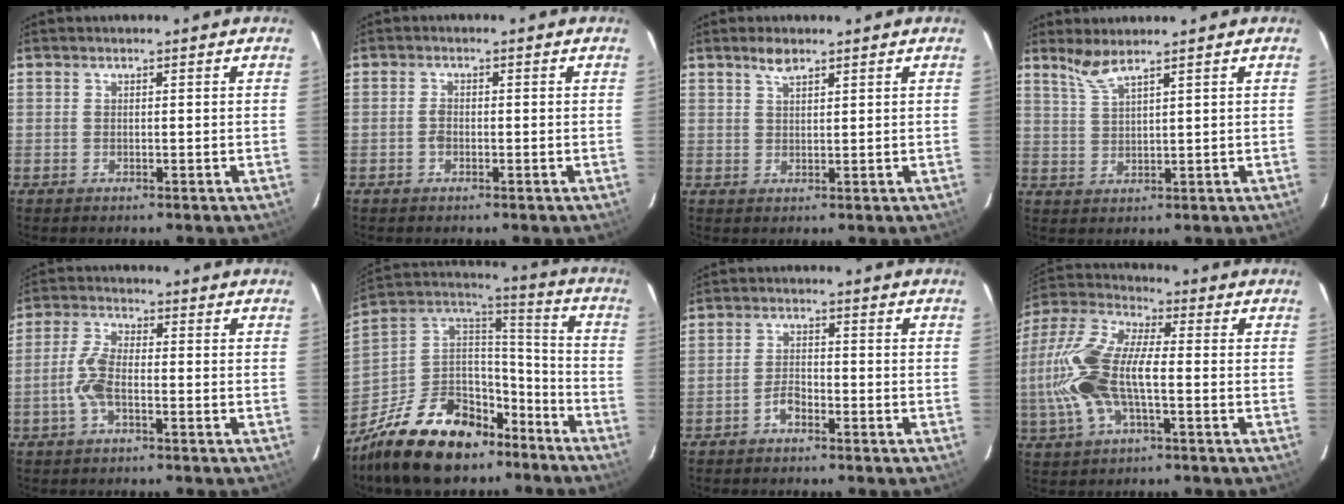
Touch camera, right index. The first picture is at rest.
{"total": 1.6, "force": [-0.6, 1.0, 1.0], "torque": [-0.021, 0.004, -0.013]}
{"total": 2.5, "force": [1.9, 0.8, 1.4], "torque": [-0.026, 0.006, 0.037]}
{"total": 3.5, "force": [3.0, -0.2, 1.9], "torque": [-0.042, 0.002, 0.064]}
{"total": 5.5, "force": [-1.9, 2.0, 4.8], "torque": [-0.108, 0.008, -0.040]}
{"total": 23.9, "force": [-15.6, 13.2, 12.3], "torque": [-0.268, 0.034, -0.241]}
{"total": 2.9, "force": [-2.1, 1.3, 1.5], "torque": [-0.035, 0.007, -0.039]}
{"total": 15.8, "force": [-2.2, 6.5, 14.2], "torque": [-0.306, 0.009, -0.049]}